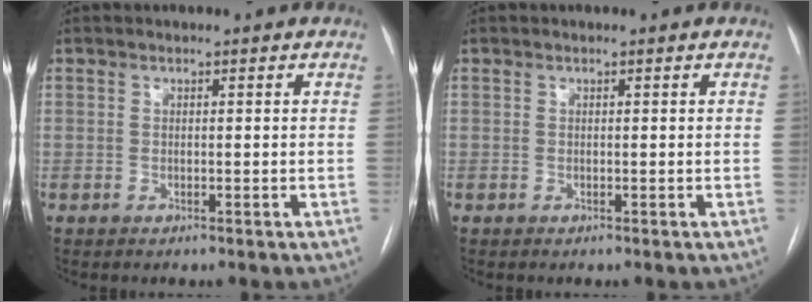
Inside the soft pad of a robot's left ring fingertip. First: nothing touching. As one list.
[{"total": 0.0}]